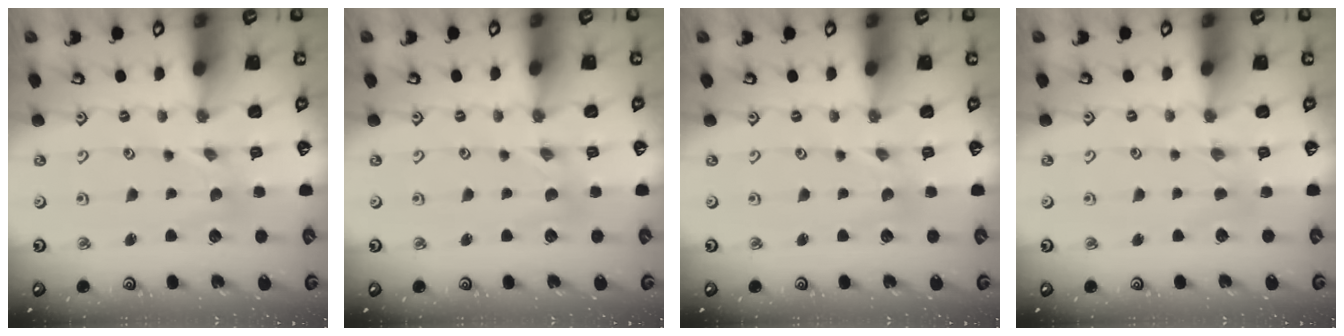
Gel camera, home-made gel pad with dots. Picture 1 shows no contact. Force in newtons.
{"total": 0.7, "press": 0.7, "slide": 0.2}
{"total": 0.0}
{"total": 2.9, "press": 2.9, "slide": 0.5}